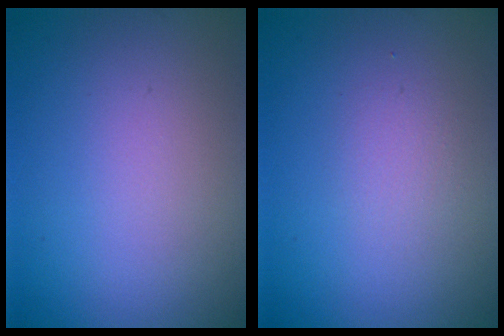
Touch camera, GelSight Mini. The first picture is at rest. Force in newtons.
{"total": 1.2, "press": 1.2, "slide": 0.1}